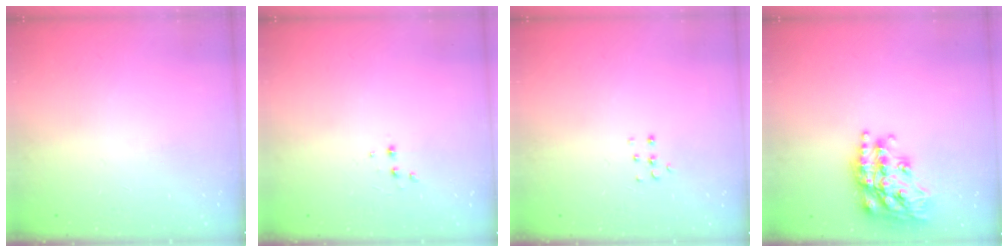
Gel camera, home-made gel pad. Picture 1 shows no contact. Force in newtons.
{"total": 1.9, "press": 1.9, "slide": 0.2}
{"total": 3.8, "press": 3.8, "slide": 0.6}
{"total": 20.4, "press": 20.4, "slide": 1.4}